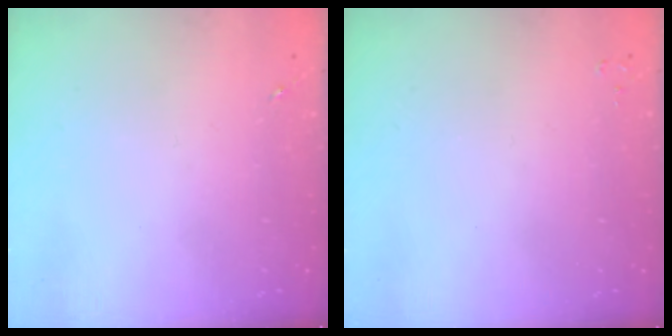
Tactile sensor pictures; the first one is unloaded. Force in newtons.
{"total": 2.0, "press": 2.0, "slide": 0.3}